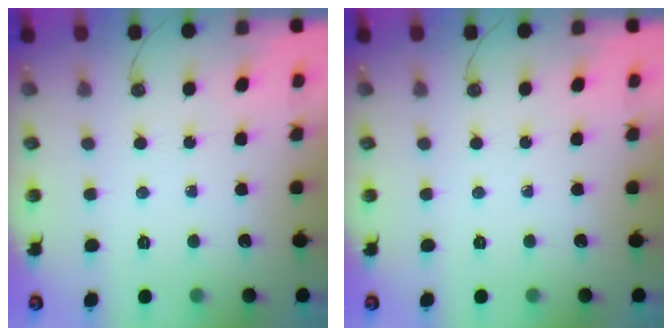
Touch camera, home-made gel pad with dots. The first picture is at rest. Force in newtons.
{"total": 0.0}